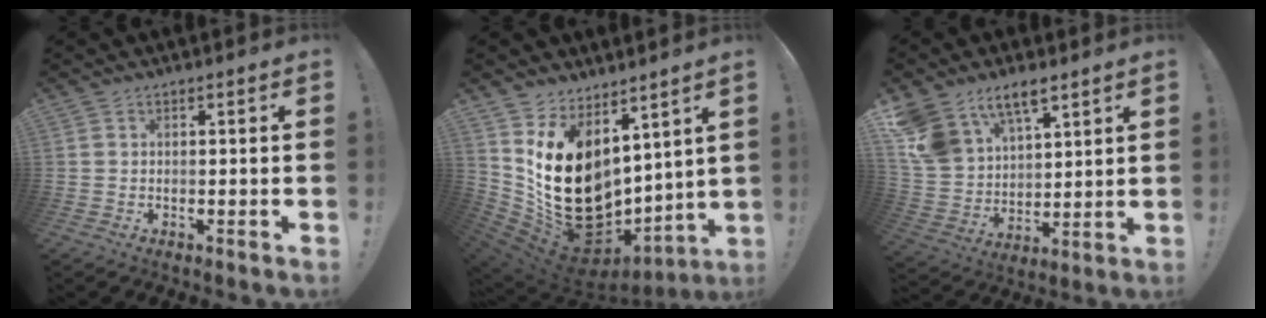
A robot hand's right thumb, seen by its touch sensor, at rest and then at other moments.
{"total": 20.5, "force": [3.1, 15.4, 13.2], "torque": [-0.237, -0.041, 0.088]}
{"total": 13.2, "force": [9.1, 7.6, 5.8], "torque": [-0.130, -0.055, 0.179]}